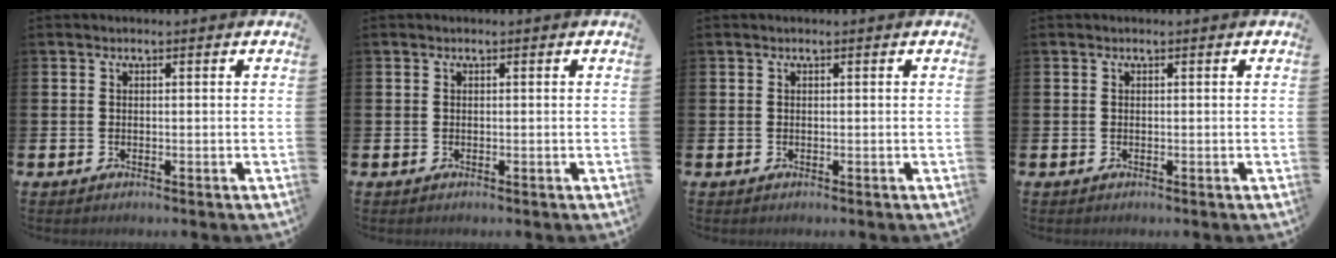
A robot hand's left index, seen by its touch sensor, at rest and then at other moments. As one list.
[{"total": 0.0}, {"total": 0.0}, {"total": 0.0}]